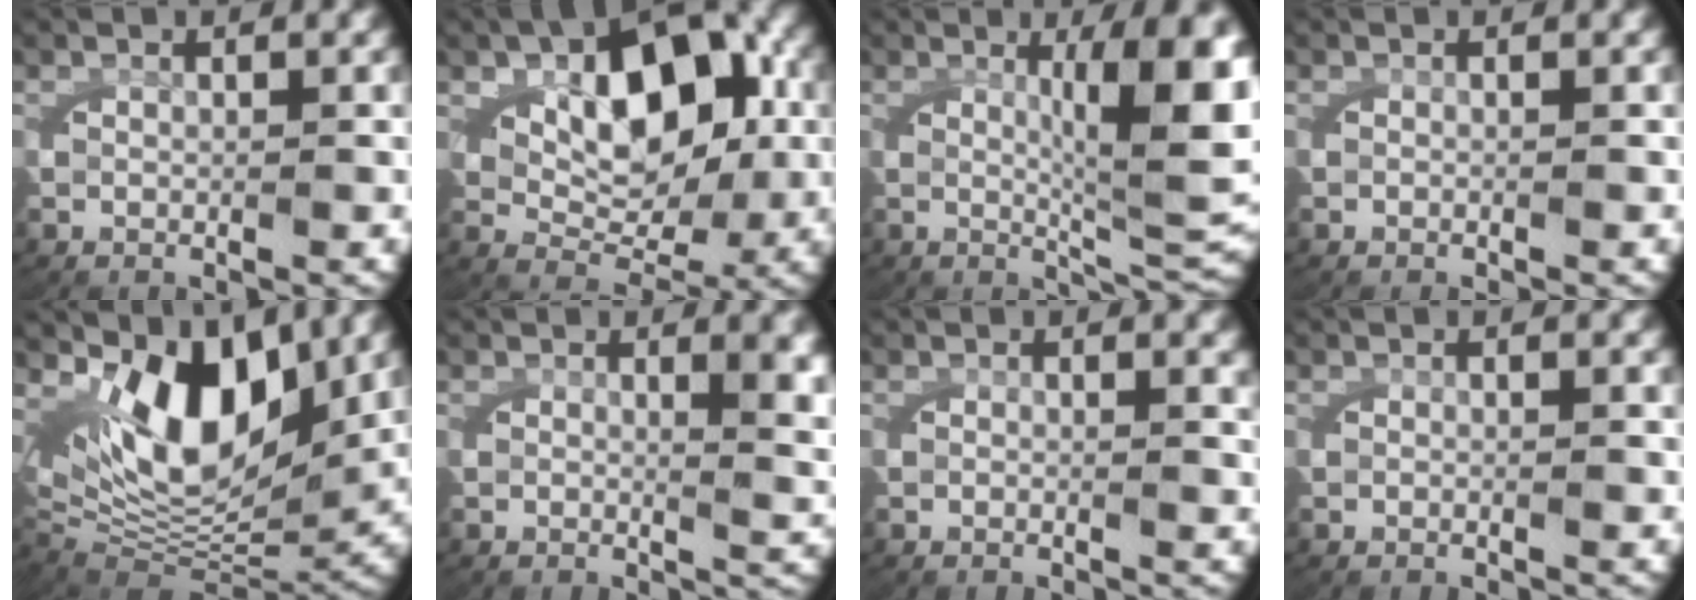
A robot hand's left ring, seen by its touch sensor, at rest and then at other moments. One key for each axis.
{"total": 8.6, "fx": 2.5, "fy": 4.8, "fz": 6.7, "tx": -0.110, "ty": -0.007, "tz": 0.050}
{"total": 9.3, "fx": 1.4, "fy": 2.9, "fz": 8.7, "tx": -0.115, "ty": -0.006, "tz": 0.029}
{"total": 0.0}
{"total": 12.8, "fx": 3.0, "fy": 7.9, "fz": 9.6, "tx": -0.198, "ty": -0.027, "tz": 0.063}
{"total": 2.9, "fx": 1.1, "fy": 0.4, "fz": 2.7, "tx": -0.043, "ty": -0.011, "tz": 0.020}
{"total": 0.6, "fx": 0.3, "fy": 0.0, "fz": 0.4, "tx": -0.012, "ty": -0.003, "tz": 0.005}
{"total": 0.0}